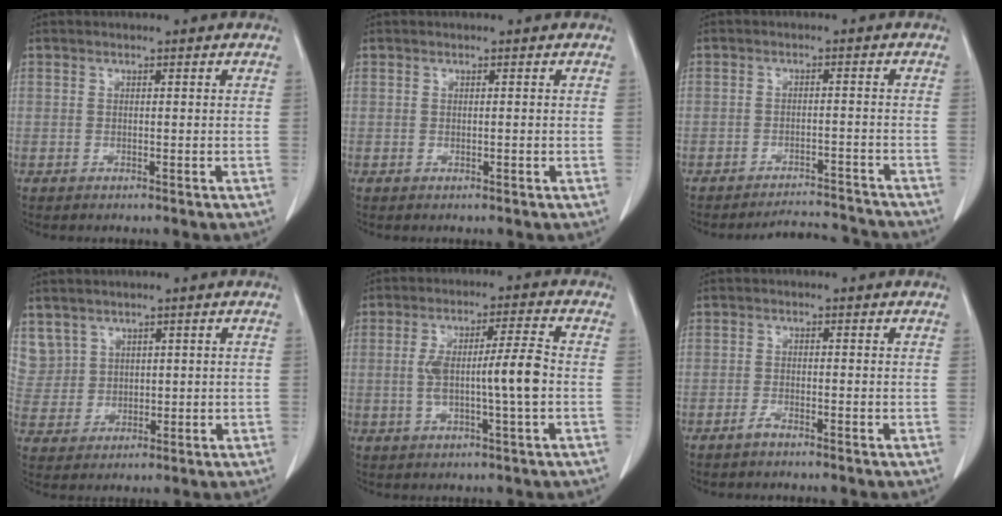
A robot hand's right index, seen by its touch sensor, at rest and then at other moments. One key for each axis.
{"total": 0.0}
{"total": 6.2, "fx": -6.1, "fy": 0.6, "fz": -1.1, "tx": 0.021, "ty": 0.016, "tz": -0.086}
{"total": 6.1, "fx": 3.5, "fy": 5.0, "fz": 0.2, "tx": -0.006, "ty": 0.011, "tz": 0.083}
{"total": 8.6, "fx": -0.9, "fy": 0.2, "fz": 8.6, "tx": -0.156, "ty": 0.011, "tz": -0.015}
{"total": 1.1, "fx": -1.0, "fy": 0.1, "fz": 0.4, "tx": -0.007, "ty": 0.001, "tz": -0.022}